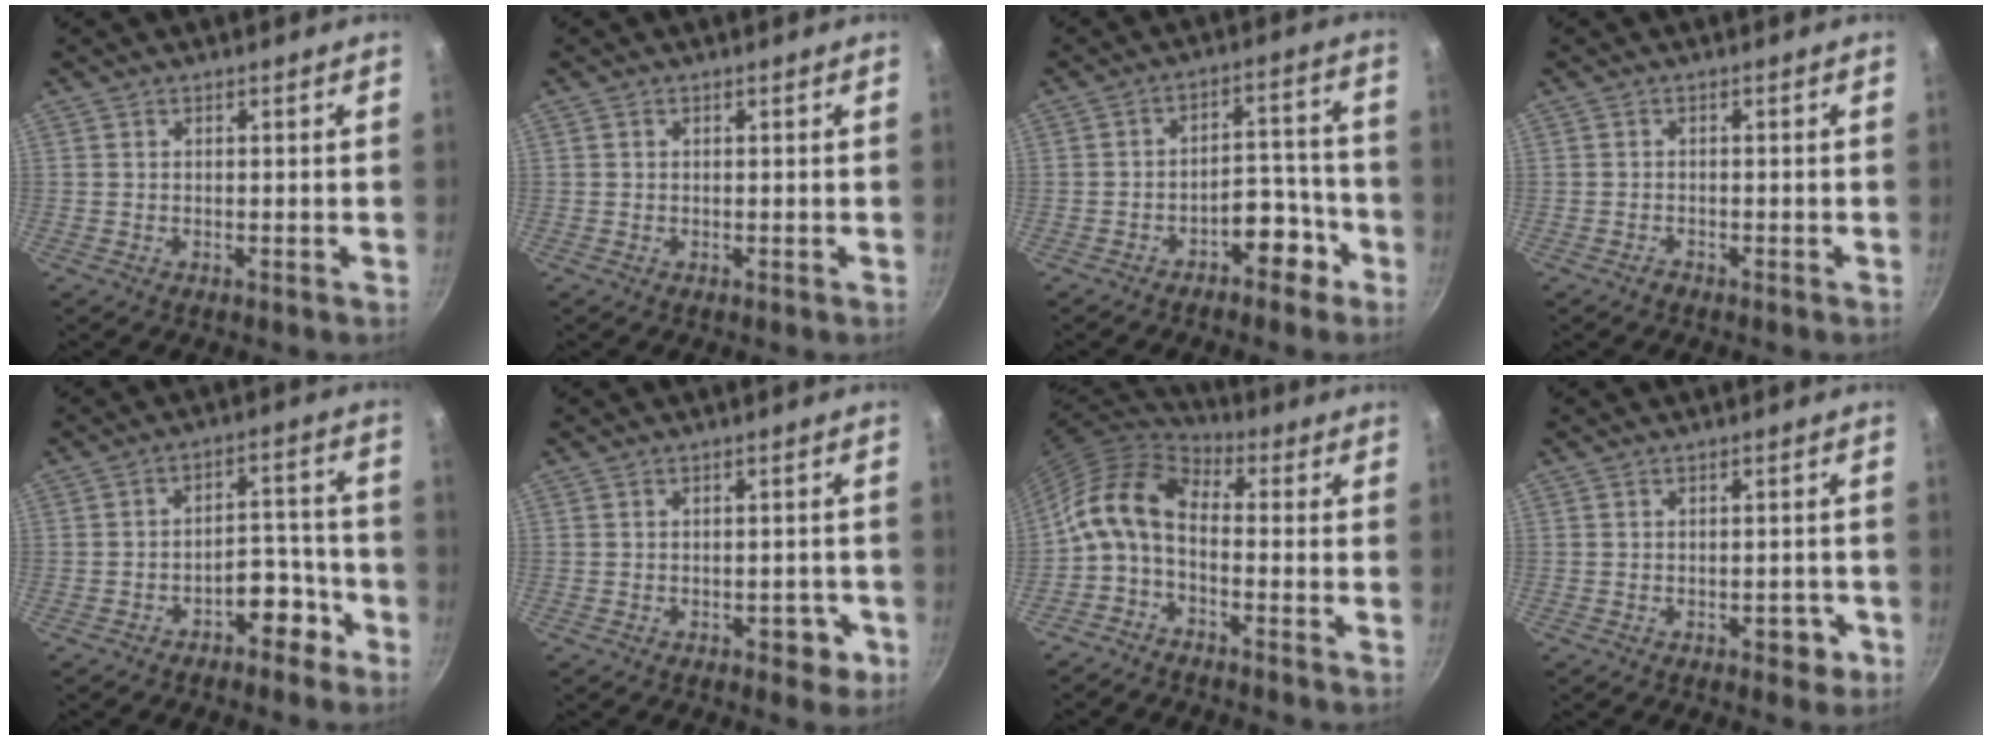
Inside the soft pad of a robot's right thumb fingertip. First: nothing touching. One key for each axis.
{"total": 0.0}
{"total": 8.1, "fx": -4.4, "fy": 4.6, "fz": 5.1, "tx": -0.043, "ty": 0.058, "tz": -0.065}
{"total": 0.9, "fx": -0.7, "fy": 0.4, "fz": 0.2, "tx": -0.004, "ty": 0.001, "tz": -0.017}
{"total": 7.7, "fx": -4.3, "fy": 4.5, "fz": 4.6, "tx": -0.037, "ty": 0.058, "tz": -0.064}
{"total": 4.0, "fx": -1.9, "fy": 2.2, "fz": 2.8, "tx": -0.017, "ty": 0.014, "tz": -0.021}
{"total": 9.9, "fx": -2.4, "fy": 5.6, "fz": 7.8, "tx": -0.145, "ty": 0.057, "tz": -0.064}
{"total": 3.3, "fx": -1.6, "fy": 1.9, "fz": 2.2, "tx": -0.014, "ty": 0.012, "tz": -0.018}